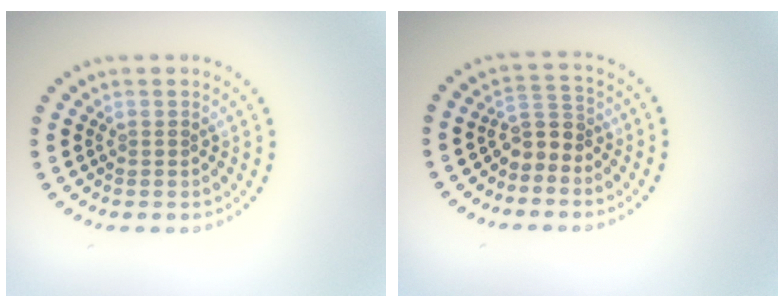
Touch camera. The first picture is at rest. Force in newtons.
{"total": 2.2, "press": 1.9, "slide": 1.3}